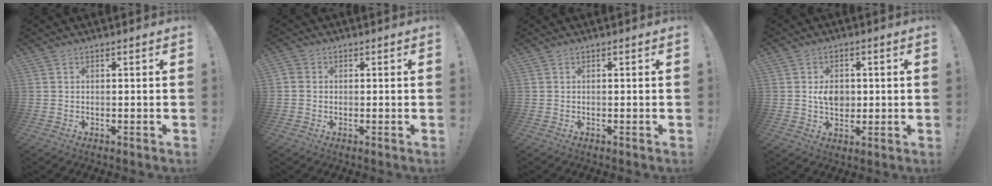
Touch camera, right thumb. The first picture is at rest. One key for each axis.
{"total": 2.7, "fx": -0.1, "fy": 2.5, "fz": 1.0, "tx": -0.011, "ty": 0.005, "tz": -0.002}
{"total": 0.0}
{"total": 6.4, "fx": 0.1, "fy": 4.8, "fz": 4.3, "tx": -0.045, "ty": 0.001, "tz": 0.001}